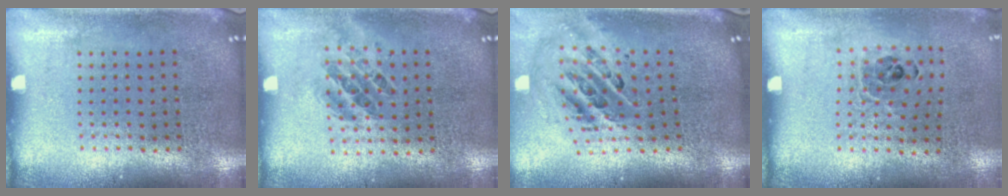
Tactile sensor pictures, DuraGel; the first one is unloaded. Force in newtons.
{"total": 0.9, "press": 0.8, "slide": 0.4}
{"total": 1.7, "press": 1.4, "slide": 1.1}
{"total": 0.9, "press": 0.8, "slide": 0.3}